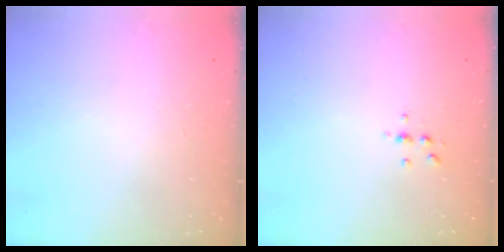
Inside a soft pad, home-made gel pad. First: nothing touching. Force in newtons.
{"total": 4.2, "press": 4.1, "slide": 0.5}